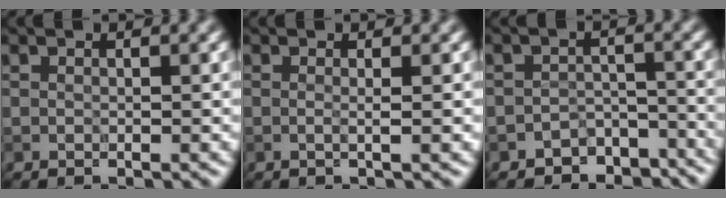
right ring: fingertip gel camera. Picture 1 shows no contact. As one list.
[{"total": 1.9, "force": [0.5, 0.9, 1.6], "torque": [-0.006, 0.000, -0.016]}, {"total": 3.9, "force": [-3.4, 1.8, 0.3], "torque": [0.008, -0.002, -0.052]}]